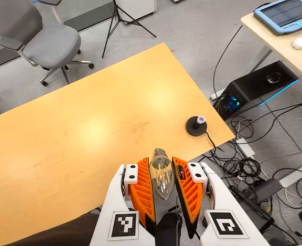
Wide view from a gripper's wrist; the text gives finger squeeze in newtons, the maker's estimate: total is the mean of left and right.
{"total": 9.2, "left": 8.2, "right": 10.3}